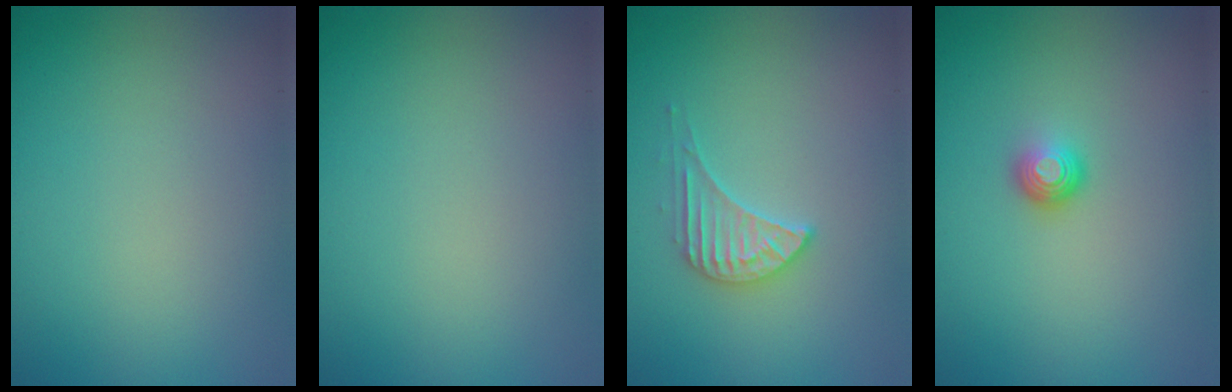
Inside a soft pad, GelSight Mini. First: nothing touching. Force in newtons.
{"total": 0.0}
{"total": 2.6, "press": 2.6, "slide": 0.2}
{"total": 1.4, "press": 1.0, "slide": 1.0}